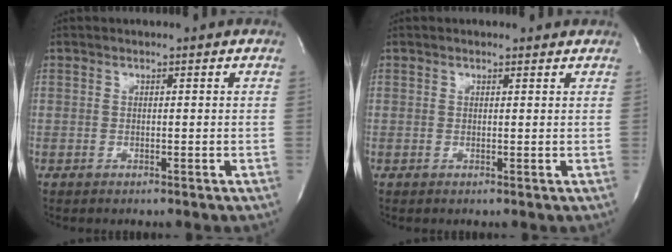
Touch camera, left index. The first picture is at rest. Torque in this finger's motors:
{"motor_torque": [0.39, -0.26, -0.04, -0.01]}